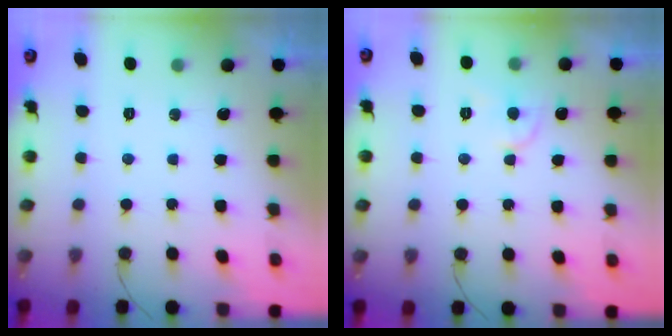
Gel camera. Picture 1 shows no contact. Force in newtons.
{"total": 6.0, "press": 6.0, "slide": 0.6}